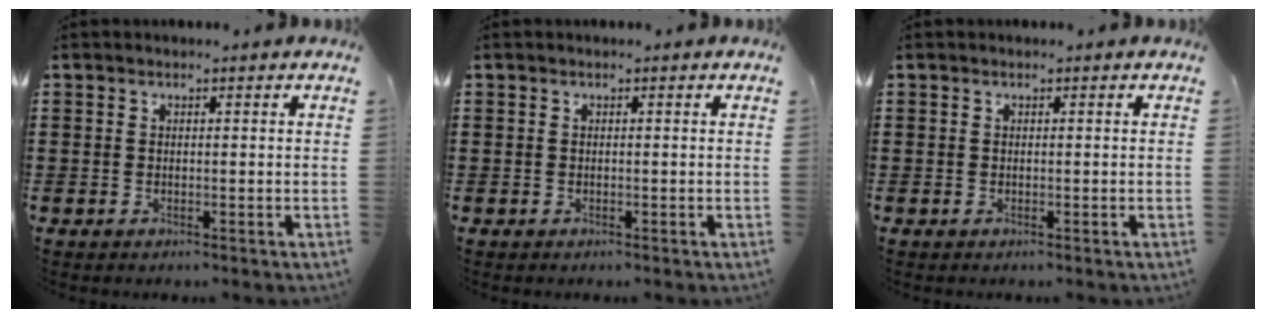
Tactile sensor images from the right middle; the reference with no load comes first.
{"total": 0.0}
{"total": 0.0}